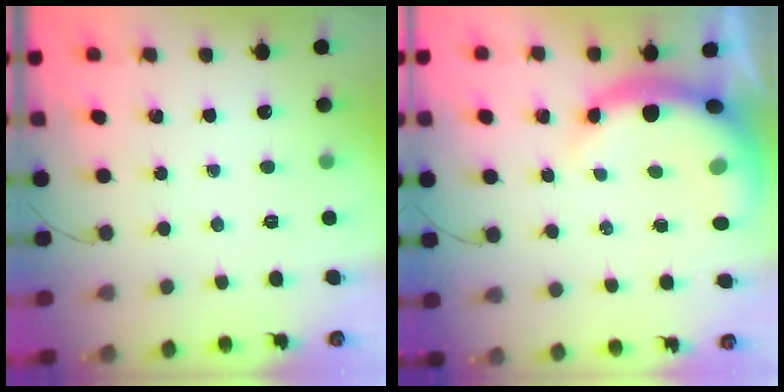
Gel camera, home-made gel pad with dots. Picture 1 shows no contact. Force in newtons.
{"total": 10.9, "press": 10.6, "slide": 2.5}